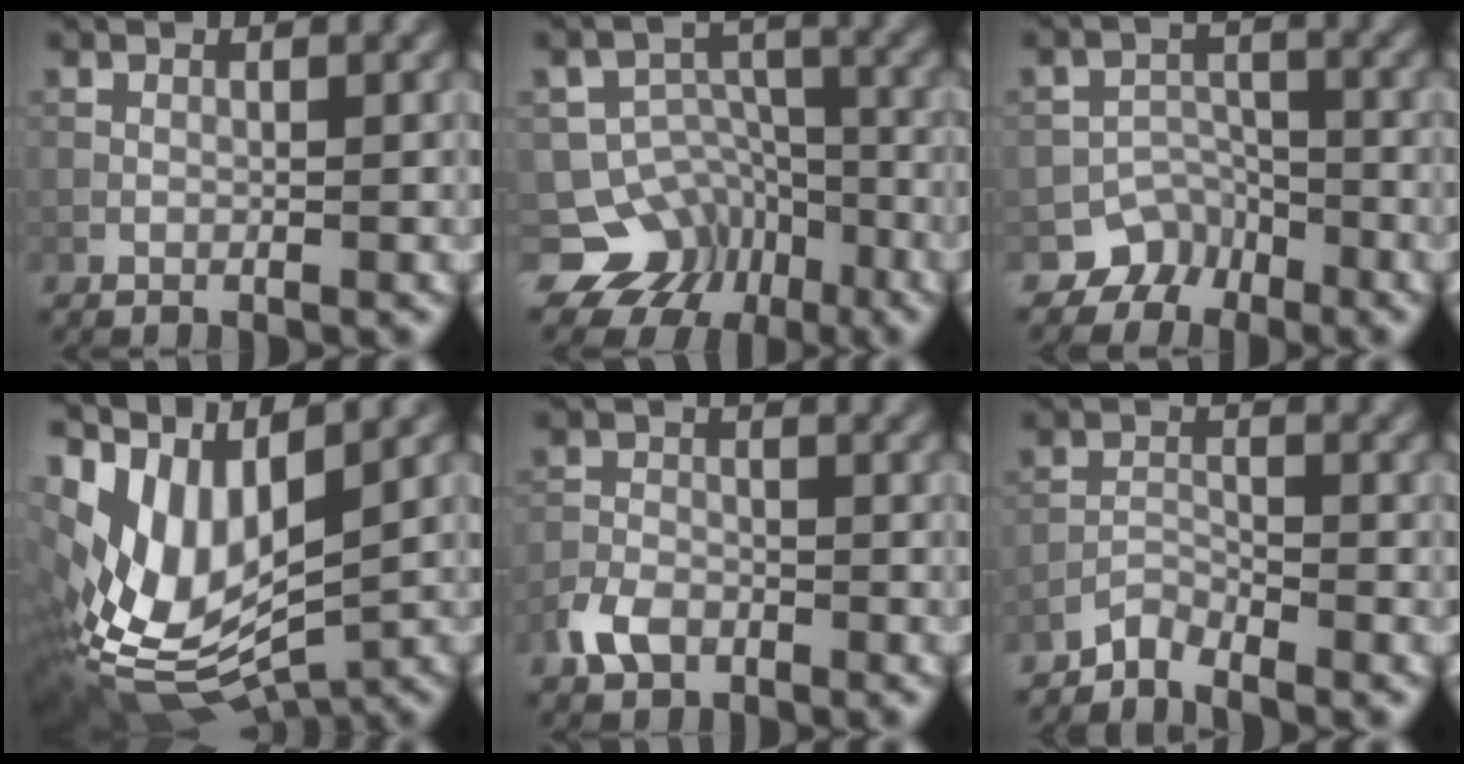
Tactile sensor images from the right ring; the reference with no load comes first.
{"total": 7.9, "force": [-5.2, 5.7, 1.3], "torque": [-0.002, 0.004, -0.072]}
{"total": 3.8, "force": [-2.7, 2.7, 0.3], "torque": [0.013, -0.001, -0.038]}
{"total": 11.4, "force": [1.9, 5.9, 9.6], "torque": [-0.216, -0.017, 0.059]}
{"total": 3.0, "force": [-1.8, 1.9, 1.3], "torque": [-0.027, 0.000, -0.044]}
{"total": 1.8, "force": [-1.8, 0.4, 0.2], "torque": [-0.002, 0.007, -0.040]}